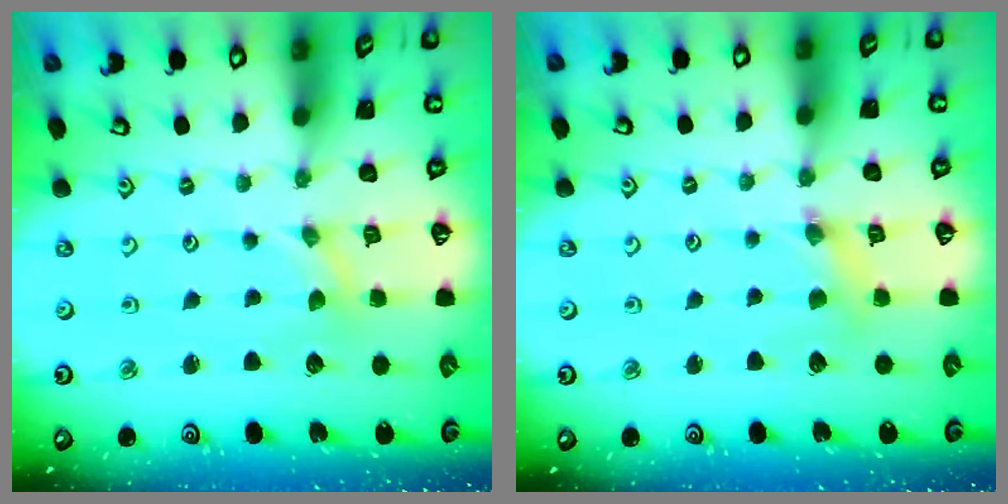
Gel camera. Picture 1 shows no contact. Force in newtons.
{"total": 3.9, "press": 3.9, "slide": 0.4}